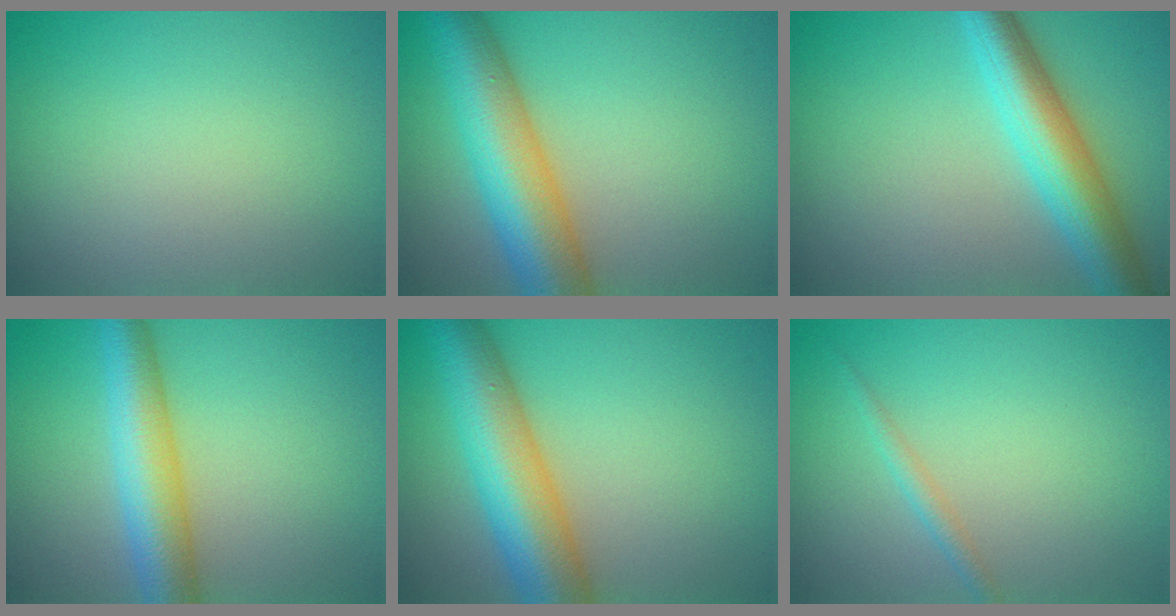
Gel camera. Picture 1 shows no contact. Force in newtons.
{"total": 9.0, "press": 9.0, "slide": 0.2}
{"total": 6.5, "press": 6.5, "slide": 0.2}
{"total": 6.0, "press": 6.0, "slide": 0.2}
{"total": 9.0, "press": 9.0, "slide": 0.2}
{"total": 1.2, "press": 1.2, "slide": 0.0}